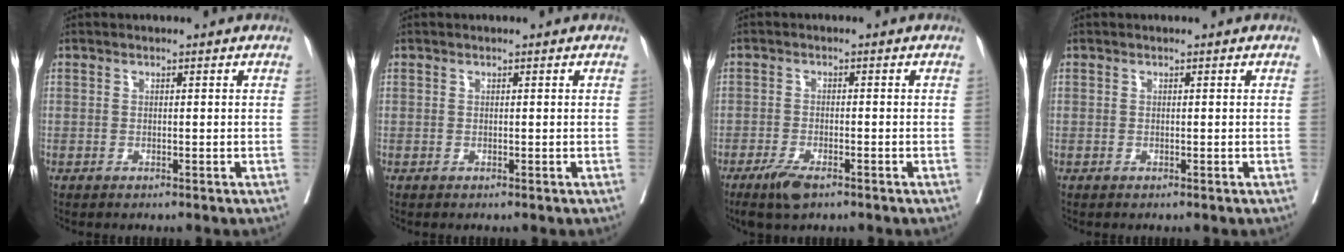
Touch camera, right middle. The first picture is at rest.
{"total": 0.0}
{"total": 4.1, "force": [-2.8, 1.1, 2.8], "torque": [-0.058, -0.006, -0.048]}
{"total": 0.0}